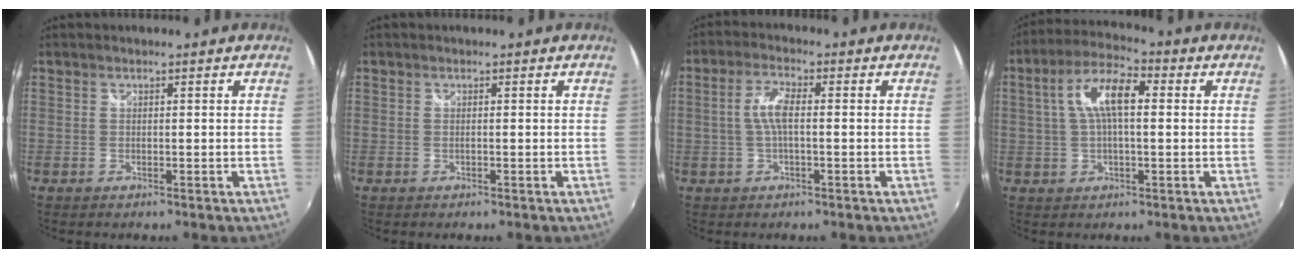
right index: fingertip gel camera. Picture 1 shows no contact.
{"total": 0.0}
{"total": 4.8, "force": [-0.2, 1.4, 4.6], "torque": [-0.095, 0.008, -0.003]}
{"total": 9.4, "force": [1.6, 3.6, 8.6], "torque": [-0.166, 0.023, 0.026]}